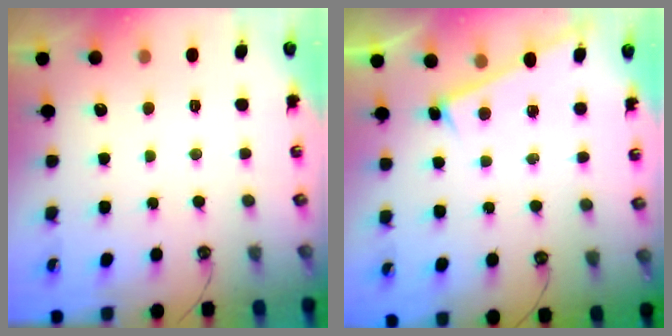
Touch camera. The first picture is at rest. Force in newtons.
{"total": 6.3, "press": 6.3, "slide": 0.3}